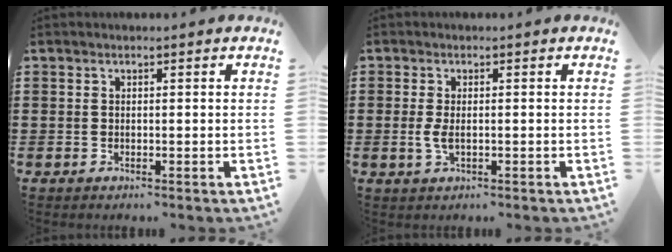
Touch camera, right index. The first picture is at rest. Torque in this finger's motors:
{"motor_torque": [0.51, -0.15, 0.13, 0.08]}